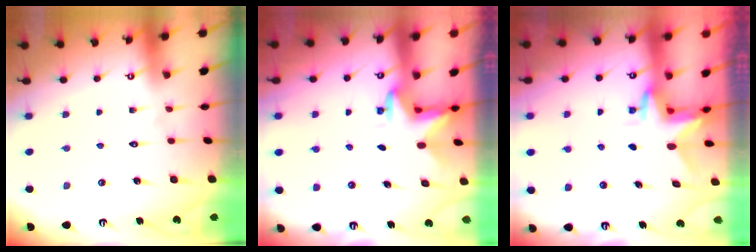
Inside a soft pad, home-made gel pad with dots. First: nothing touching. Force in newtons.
{"total": 2.9, "press": 2.9, "slide": 0.1}
{"total": 2.9, "press": 2.9, "slide": 0.2}